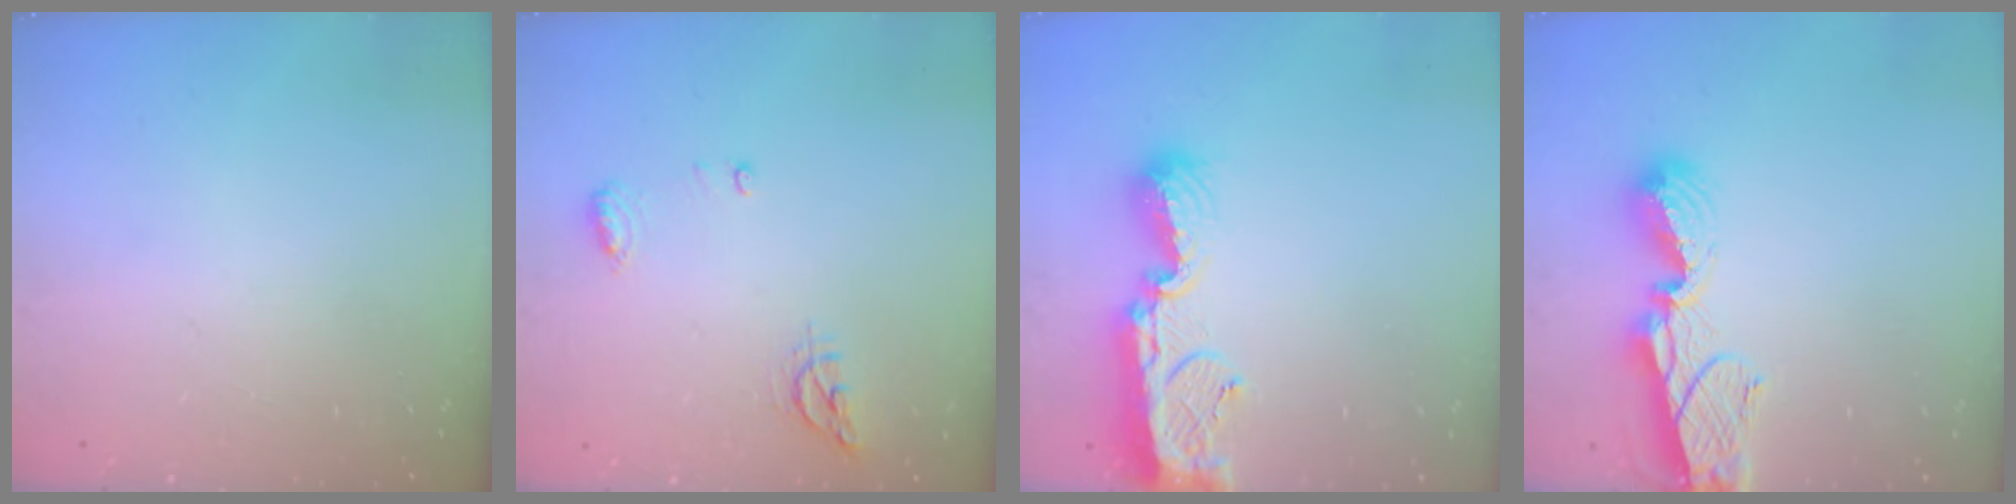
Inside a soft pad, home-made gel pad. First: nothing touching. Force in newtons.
{"total": 8.4, "press": 6.9, "slide": 4.9}
{"total": 12.6, "press": 12.5, "slide": 1.0}
{"total": 9.7, "press": 9.7, "slide": 0.9}